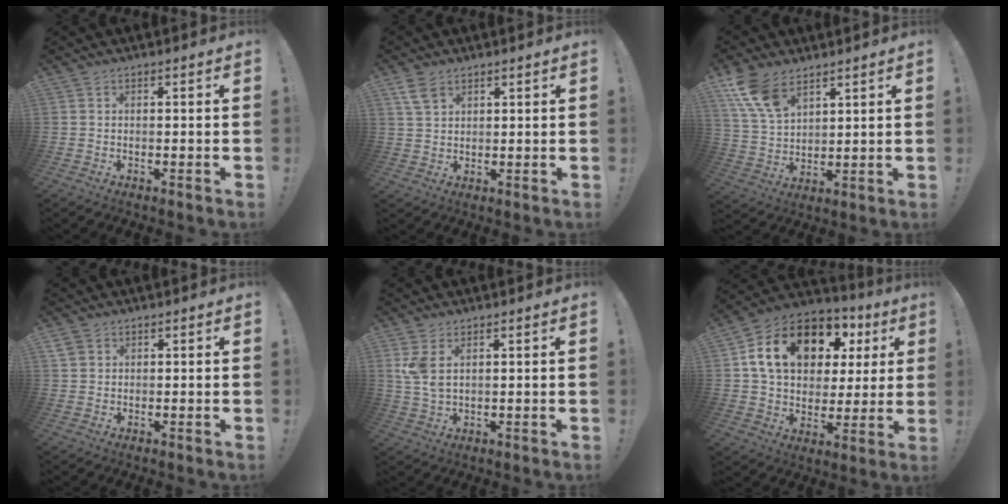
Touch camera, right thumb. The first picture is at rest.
{"total": 6.3, "force": [3.8, 4.1, 2.8], "torque": [-0.041, -0.014, 0.073]}
{"total": 11.4, "force": [7.4, 5.9, 6.4], "torque": [-0.128, -0.033, 0.143]}
{"total": 2.5, "force": [1.6, 1.8, 0.6], "torque": [-0.007, -0.006, 0.029]}
{"total": 5.3, "force": [2.0, 2.7, 4.0], "torque": [-0.077, -0.008, 0.037]}
{"total": 19.8, "force": [8.3, 13.0, 12.4], "torque": [-0.202, -0.021, 0.158]}